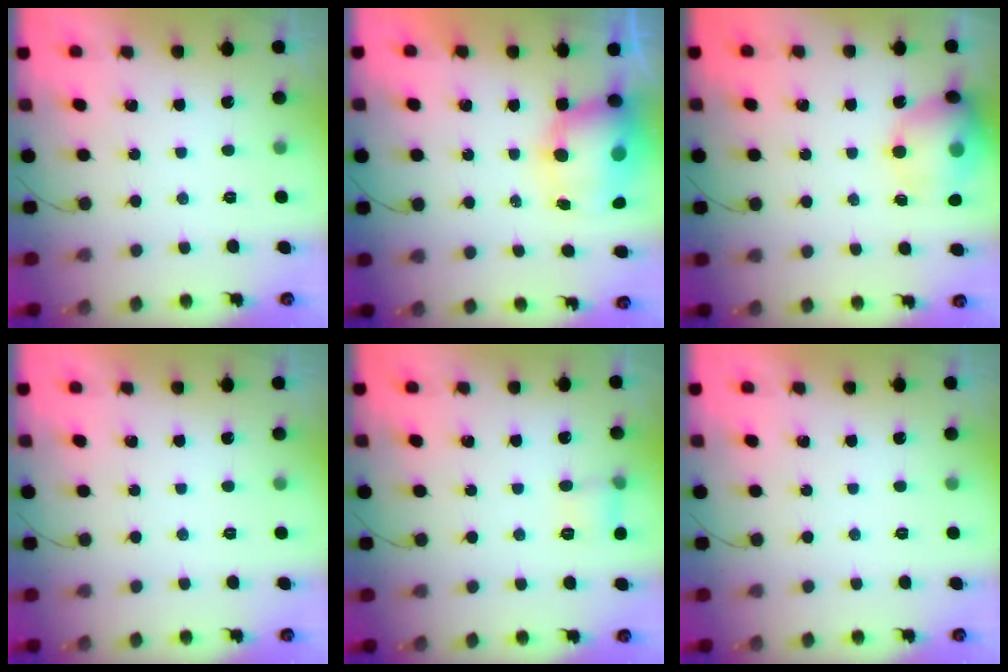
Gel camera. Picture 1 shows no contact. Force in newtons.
{"total": 11.1, "press": 10.7, "slide": 2.8}
{"total": 15.7, "press": 15.5, "slide": 2.6}
{"total": 0.0}
{"total": 6.1, "press": 5.9, "slide": 1.3}
{"total": 0.0}